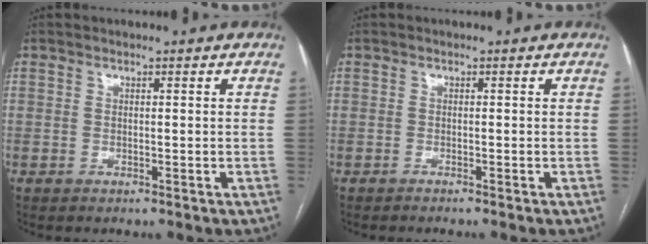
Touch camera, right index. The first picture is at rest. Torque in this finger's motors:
{"motor_torque": [-0.14, -0.13, 0.03, 0.01]}